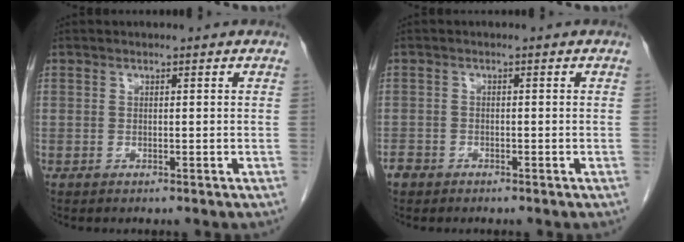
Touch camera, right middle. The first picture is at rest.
{"total": 1.8, "force": [-1.4, 1.1, 0.4], "torque": [-0.012, 0.003, -0.024]}